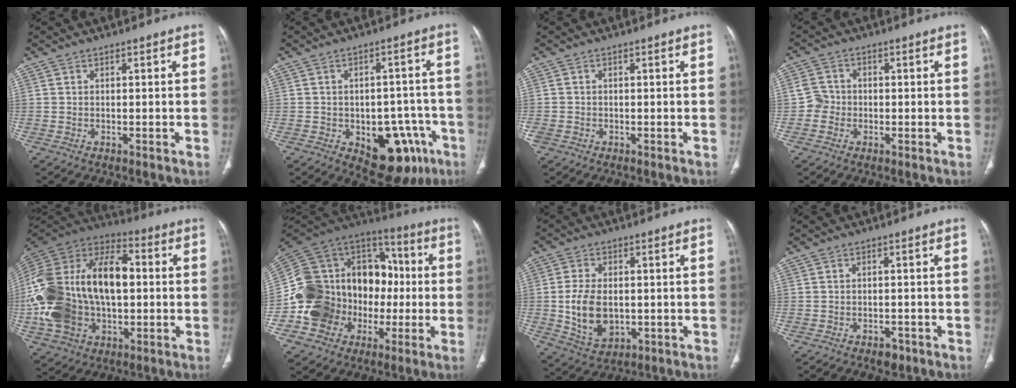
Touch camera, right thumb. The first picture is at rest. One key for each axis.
{"total": 14.8, "fx": -6.2, "fy": 8.8, "fz": 10.2, "tx": -0.084, "ty": 0.035, "tz": -0.068}
{"total": 1.8, "fx": -0.6, "fy": 1.5, "fz": 0.7, "tx": -0.018, "ty": 0.004, "tz": -0.011}
{"total": 3.7, "fx": -0.8, "fy": 3.5, "fz": 0.9, "tx": 0.004, "ty": 0.011, "tz": -0.025}
{"total": 33.3, "fx": 0.8, "fy": 20.9, "fz": 25.9, "tx": -0.535, "ty": 0.037, "tz": 0.025}
{"total": 26.4, "fx": -4.0, "fy": 20.9, "fz": 15.7, "tx": -0.269, "ty": 0.064, "tz": -0.061}
{"total": 10.1, "fx": -0.7, "fy": 6.6, "fz": 7.6, "tx": -0.128, "ty": -0.005, "tz": -0.001}
{"total": 2.4, "fx": -1.5, "fy": 1.5, "fz": 1.2, "tx": -0.007, "ty": 0.005, "tz": -0.014}